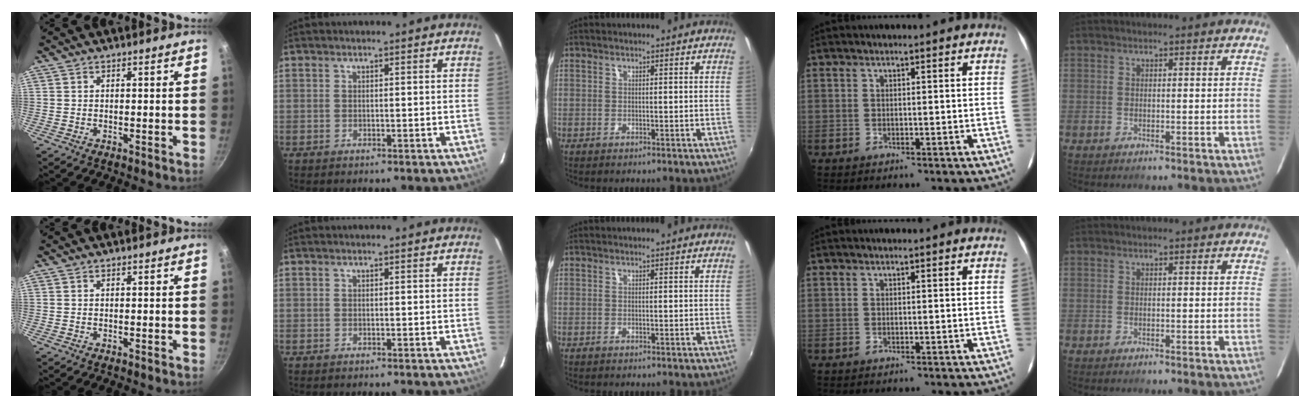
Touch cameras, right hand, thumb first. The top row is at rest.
{}